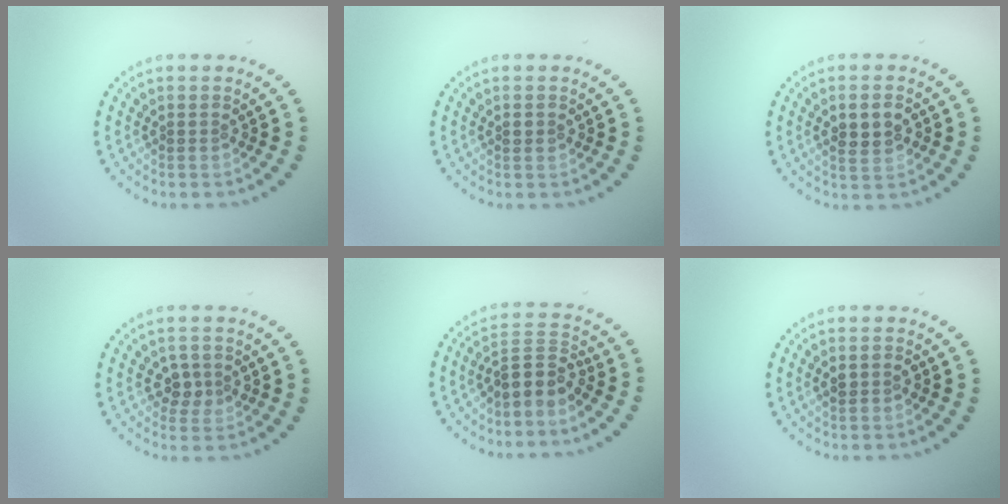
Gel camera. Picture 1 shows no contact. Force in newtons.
{"total": 1.1, "press": 1.1, "slide": 0.1}
{"total": 2.9, "press": 2.9, "slide": 0.2}
{"total": 2.1, "press": 2.1, "slide": 0.4}
{"total": 3.1, "press": 2.4, "slide": 2.0}
{"total": 1.4, "press": 1.3, "slide": 0.2}